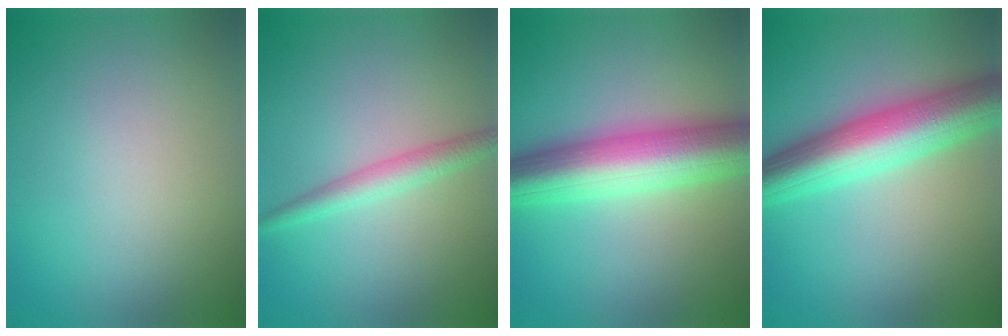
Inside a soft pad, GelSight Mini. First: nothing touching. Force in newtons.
{"total": 2.4, "press": 2.4, "slide": 0.0}
{"total": 9.5, "press": 9.5, "slide": 0.2}
{"total": 8.6, "press": 8.5, "slide": 0.3}